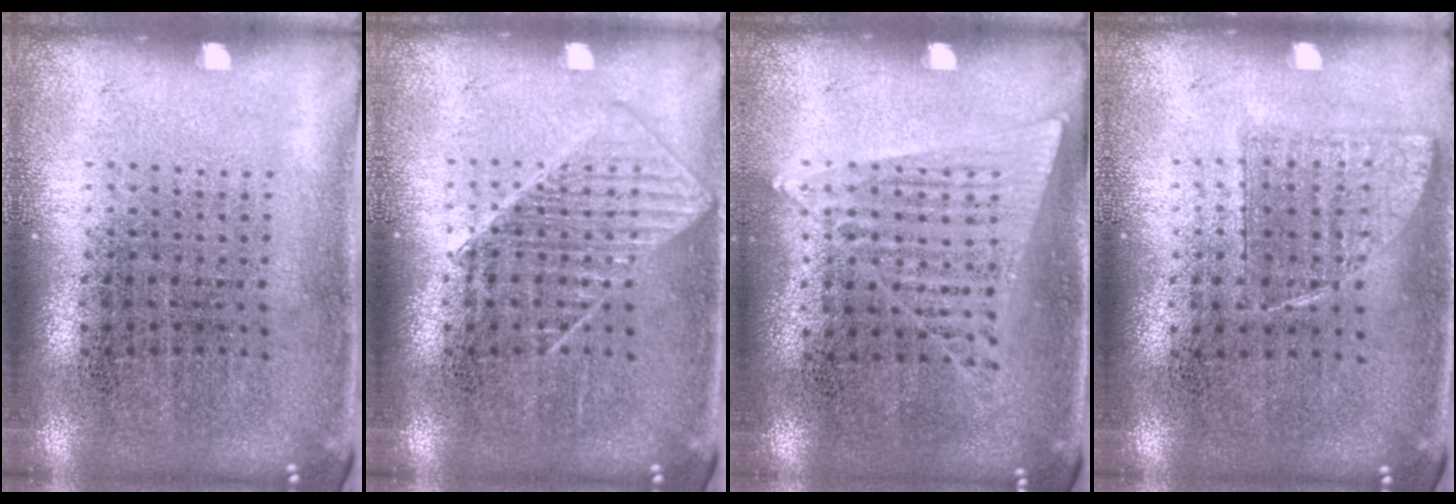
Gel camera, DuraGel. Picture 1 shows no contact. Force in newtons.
{"total": 1.7, "press": 1.7, "slide": 0.3}
{"total": 1.2, "press": 1.1, "slide": 0.5}
{"total": 0.8, "press": 0.7, "slide": 0.2}